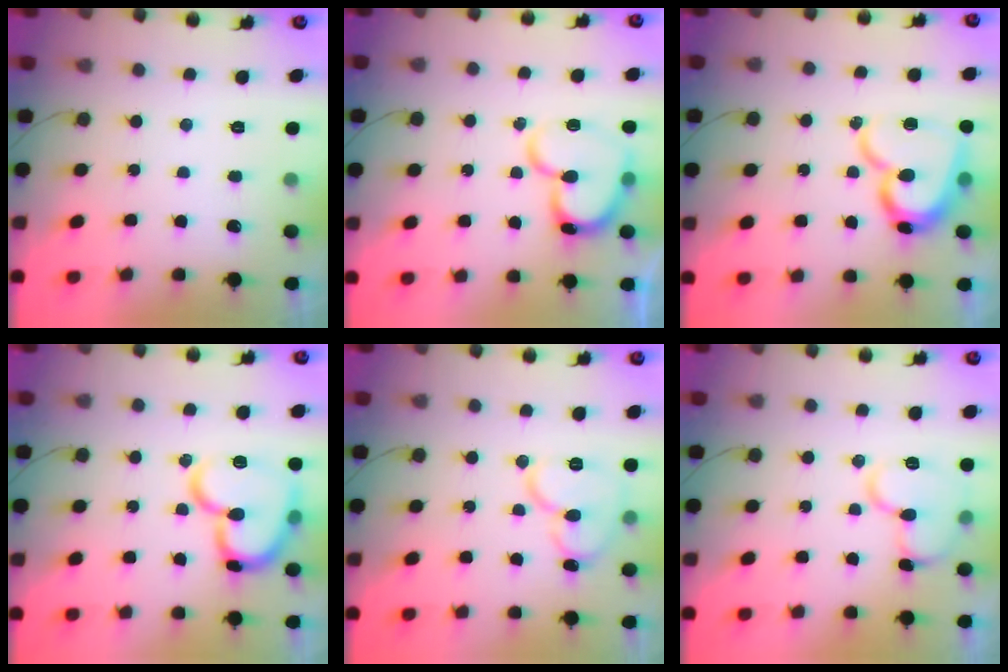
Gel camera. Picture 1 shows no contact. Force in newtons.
{"total": 14.6, "press": 14.5, "slide": 1.6}
{"total": 14.7, "press": 14.7, "slide": 0.9}
{"total": 17.5, "press": 17.4, "slide": 2.1}
{"total": 11.7, "press": 11.6, "slide": 1.5}
{"total": 11.7, "press": 11.7, "slide": 1.0}